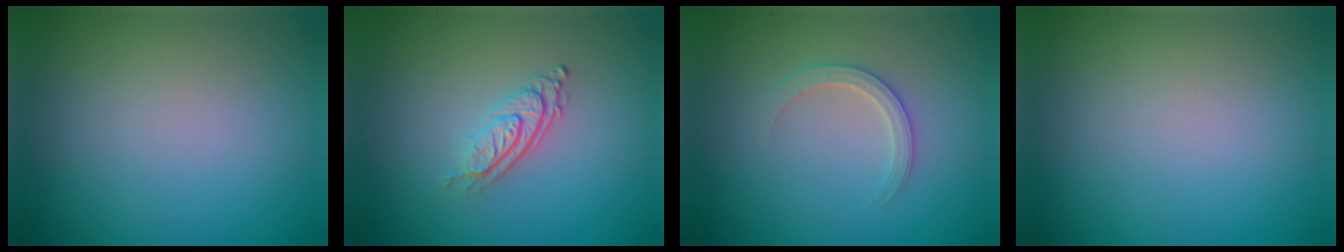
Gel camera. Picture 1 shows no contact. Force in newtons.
{"total": 2.8, "press": 2.0, "slide": 2.0}
{"total": 1.9, "press": 1.9, "slide": 0.2}
{"total": 0.0}